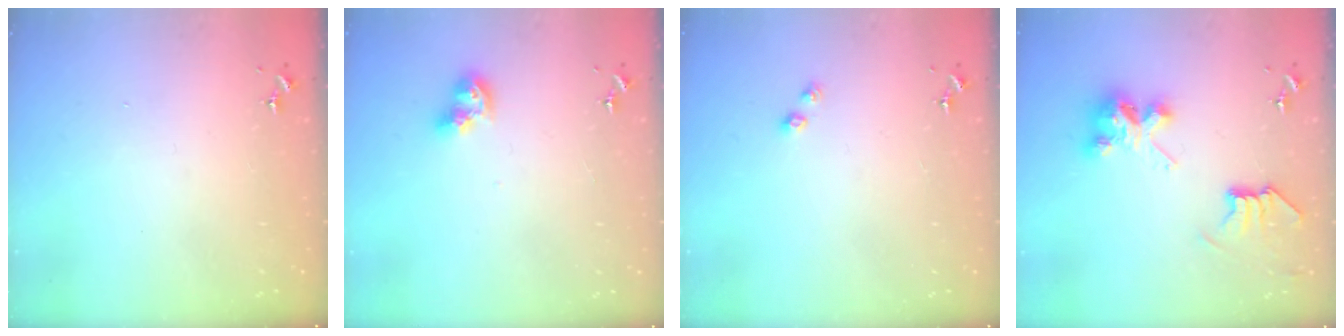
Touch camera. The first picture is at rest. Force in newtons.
{"total": 8.6, "press": 8.6, "slide": 0.7}
{"total": 3.1, "press": 3.0, "slide": 0.7}
{"total": 7.8, "press": 7.8, "slide": 0.0}